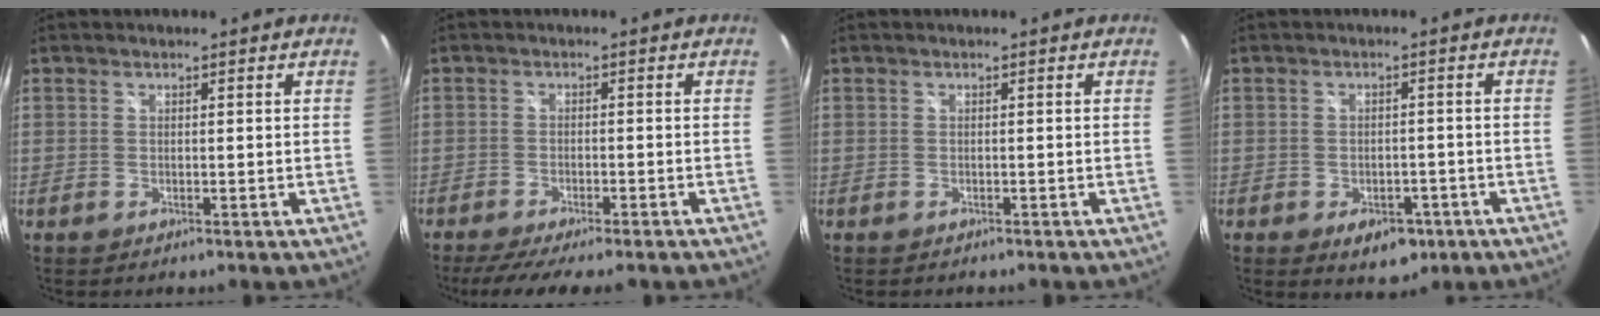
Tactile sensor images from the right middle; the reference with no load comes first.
{"total": 10.0, "force": [-8.3, 1.2, 5.4], "torque": [-0.112, -0.026, -0.126]}
{"total": 0.7, "force": [-0.6, 0.2, 0.2], "torque": [-0.005, 0.000, -0.008]}
{"total": 6.5, "force": [-3.6, 3.9, 3.7], "torque": [-0.062, -0.005, -0.041]}